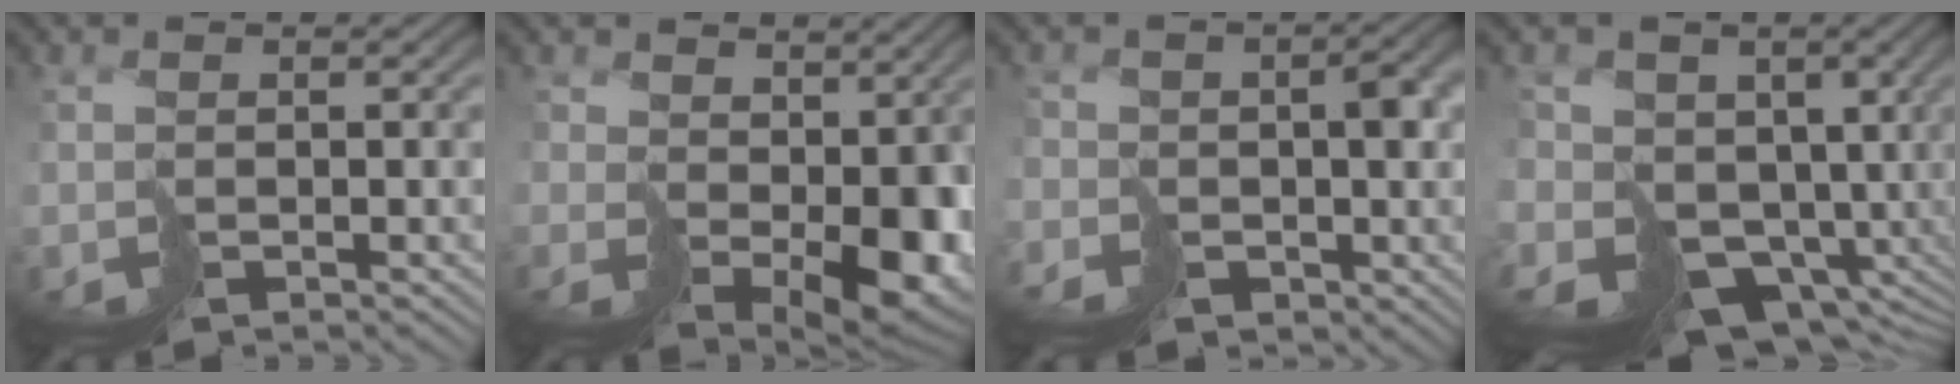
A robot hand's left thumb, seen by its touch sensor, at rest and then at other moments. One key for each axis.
{"total": 8.7, "fx": 1.0, "fy": 6.1, "fz": 6.1, "tx": -0.104, "ty": -0.039, "tz": 0.043}
{"total": 3.8, "fx": -1.7, "fy": 3.0, "fz": 1.6, "tx": -0.012, "ty": 0.000, "tz": -0.032}
{"total": 11.2, "fx": -0.5, "fy": 9.6, "fz": 5.8, "tx": -0.138, "ty": -0.026, "tz": 0.005}